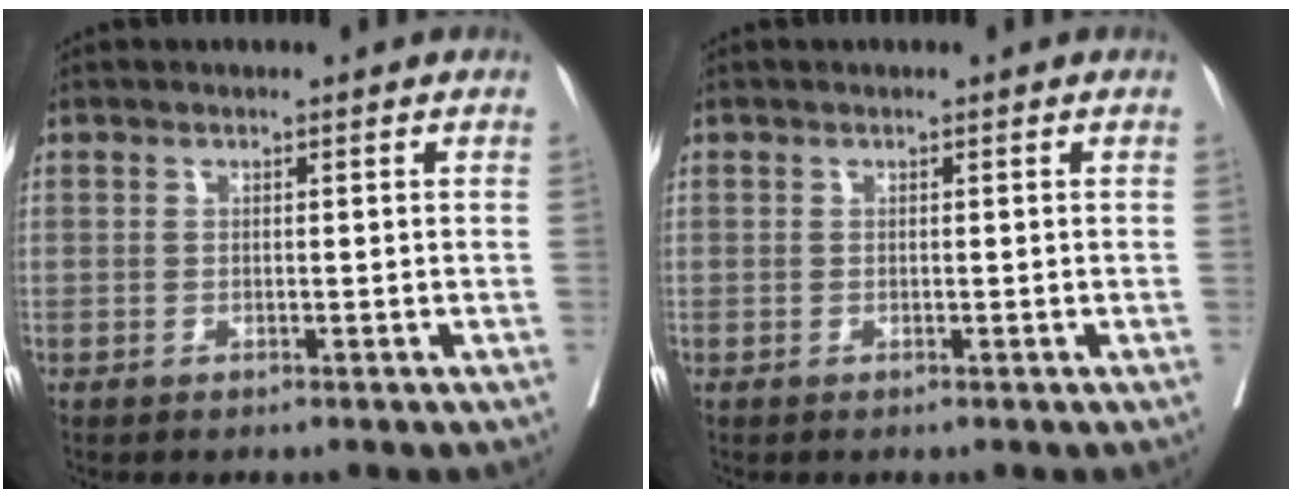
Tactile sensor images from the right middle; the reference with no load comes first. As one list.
[{"total": 0.0}]